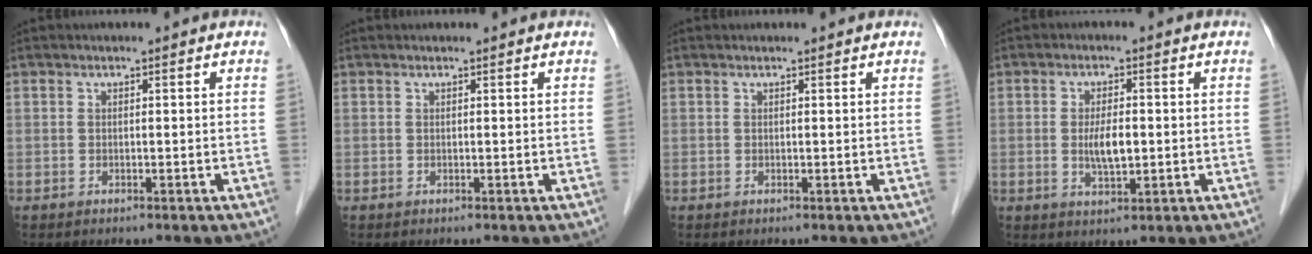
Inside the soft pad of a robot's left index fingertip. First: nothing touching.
{"total": 0.6, "force": [0.6, 0.1, 0.1], "torque": [-0.005, 0.007, 0.008]}
{"total": 0.8, "force": [0.8, 0.1, 0.1], "torque": [-0.009, 0.009, 0.012]}
{"total": 4.3, "force": [-0.2, 1.4, 4.0], "torque": [-0.080, -0.003, -0.002]}